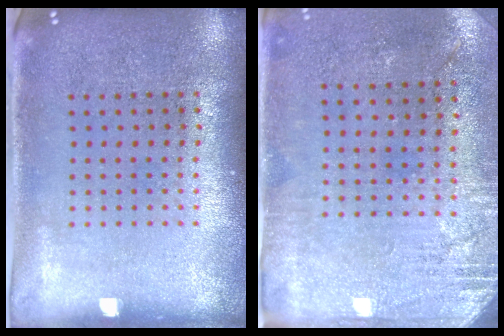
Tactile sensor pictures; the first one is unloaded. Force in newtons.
{"total": 2.8, "press": 2.4, "slide": 1.5}